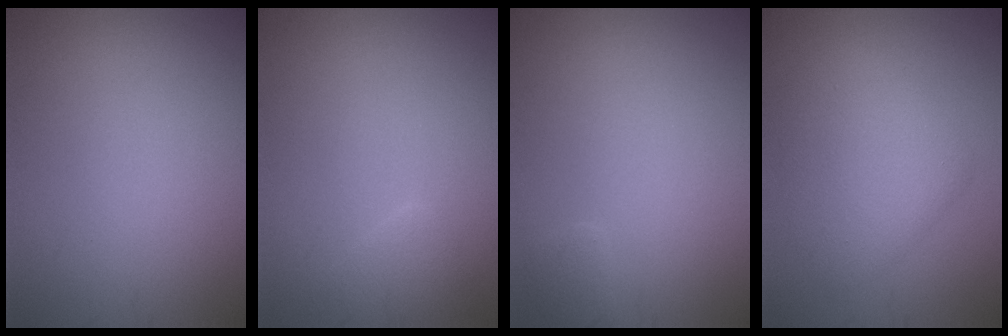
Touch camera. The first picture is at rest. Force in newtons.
{"total": 1.6, "press": 1.6, "slide": 0.2}
{"total": 0.8, "press": 0.8, "slide": 0.1}
{"total": 4.5, "press": 4.5, "slide": 0.3}